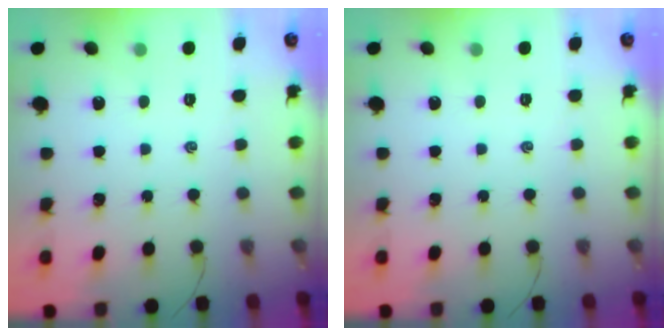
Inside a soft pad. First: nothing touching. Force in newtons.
{"total": 0.0}